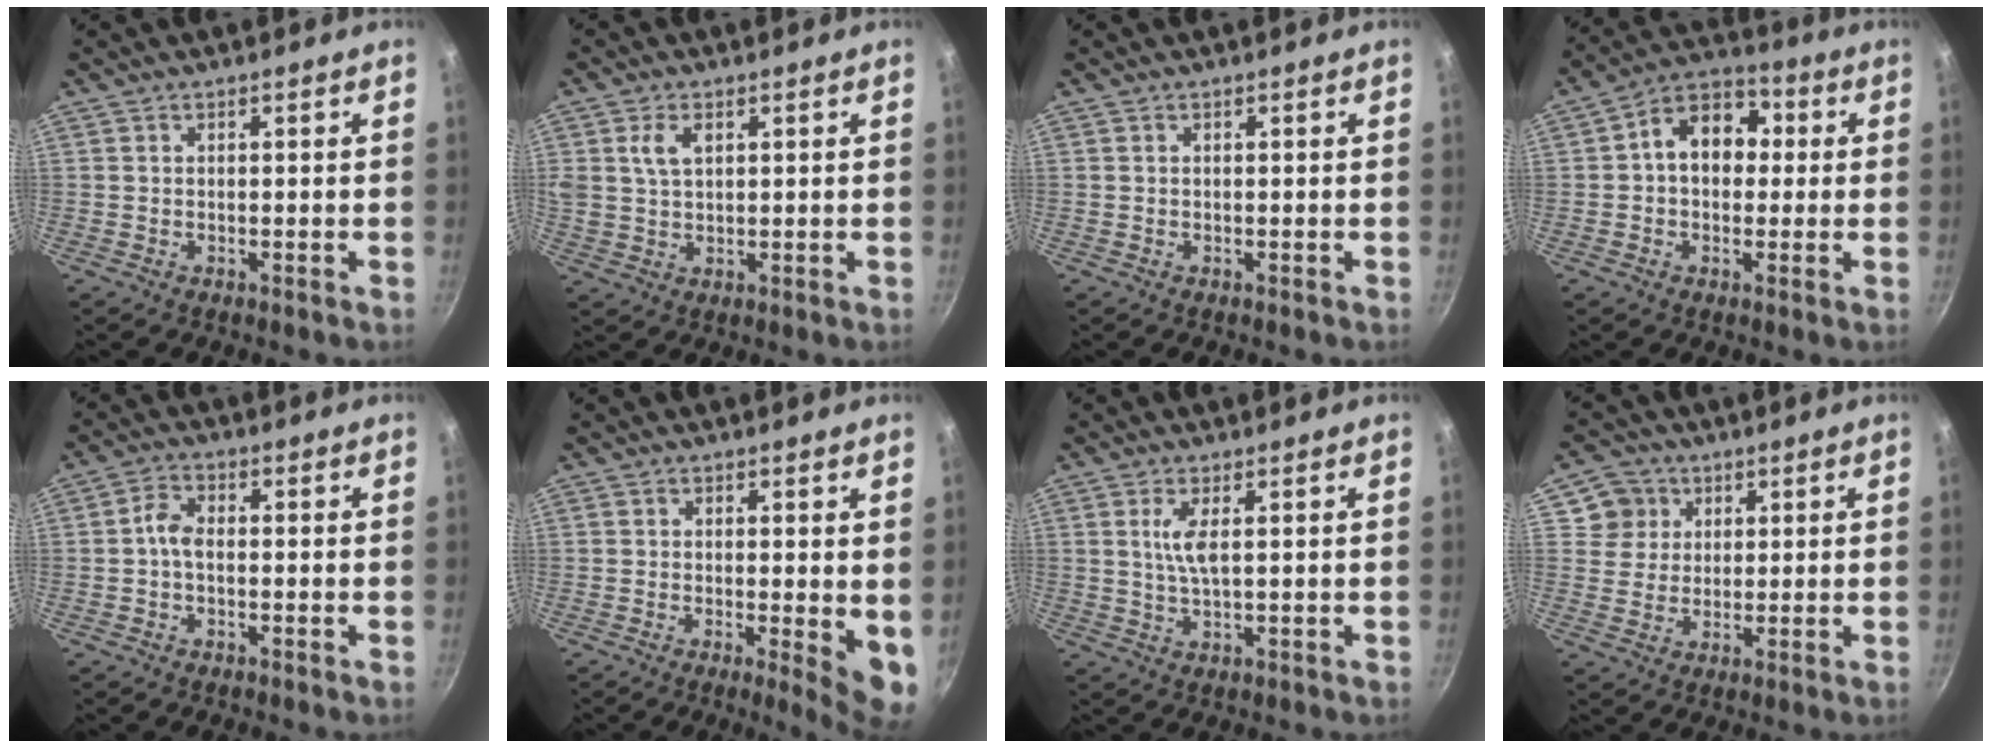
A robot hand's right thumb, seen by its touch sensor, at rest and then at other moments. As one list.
[{"total": 5.1, "force": [1.8, 3.2, 3.5], "torque": [-0.056, -0.002, 0.034]}, {"total": 0.0}, {"total": 10.8, "force": [1.1, 8.1, 7.1], "torque": [-0.062, 0.028, -0.004]}, {"total": 3.3, "force": [-0.8, 1.9, 2.5], "torque": [-0.049, 0.018, -0.021]}, {"total": 6.7, "force": [-0.4, 1.6, 6.5], "torque": [-0.078, -0.017, -0.004]}, {"total": 4.0, "force": [0.9, 0.9, 3.8], "torque": [-0.081, -0.004, 0.021]}, {"total": 6.2, "force": [2.5, 5.7, 0.9], "torque": [0.024, 0.004, 0.038]}]